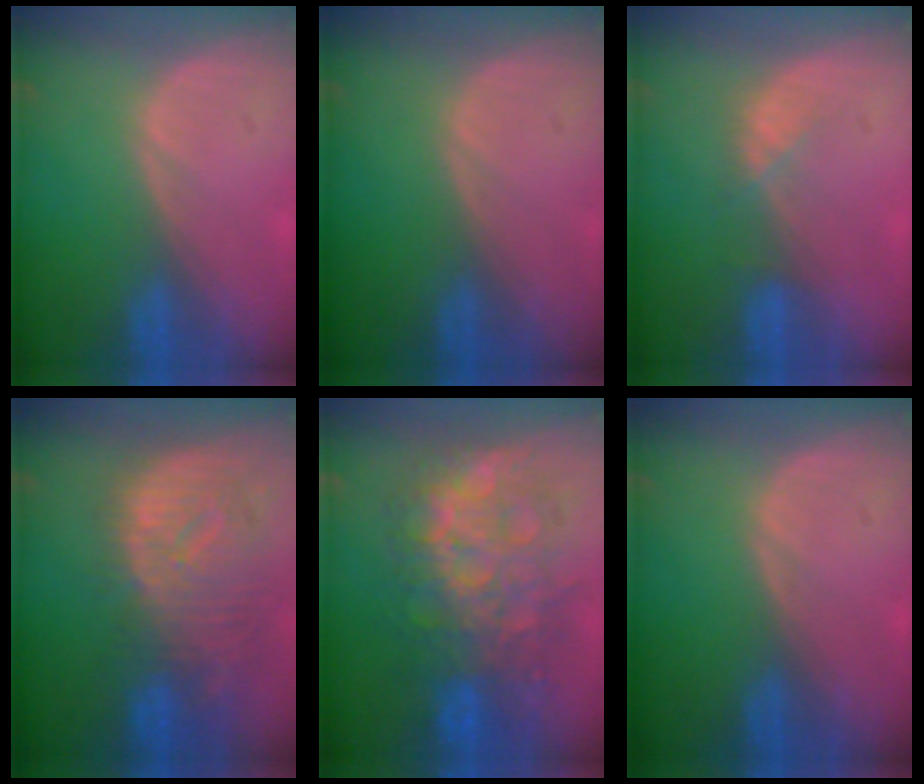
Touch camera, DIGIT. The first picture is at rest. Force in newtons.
{"total": 0.0}
{"total": 2.3, "press": 2.2, "slide": 0.7}
{"total": 12.2, "press": 10.5, "slide": 6.1}
{"total": 12.4, "press": 12.3, "slide": 1.3}
{"total": 0.0}